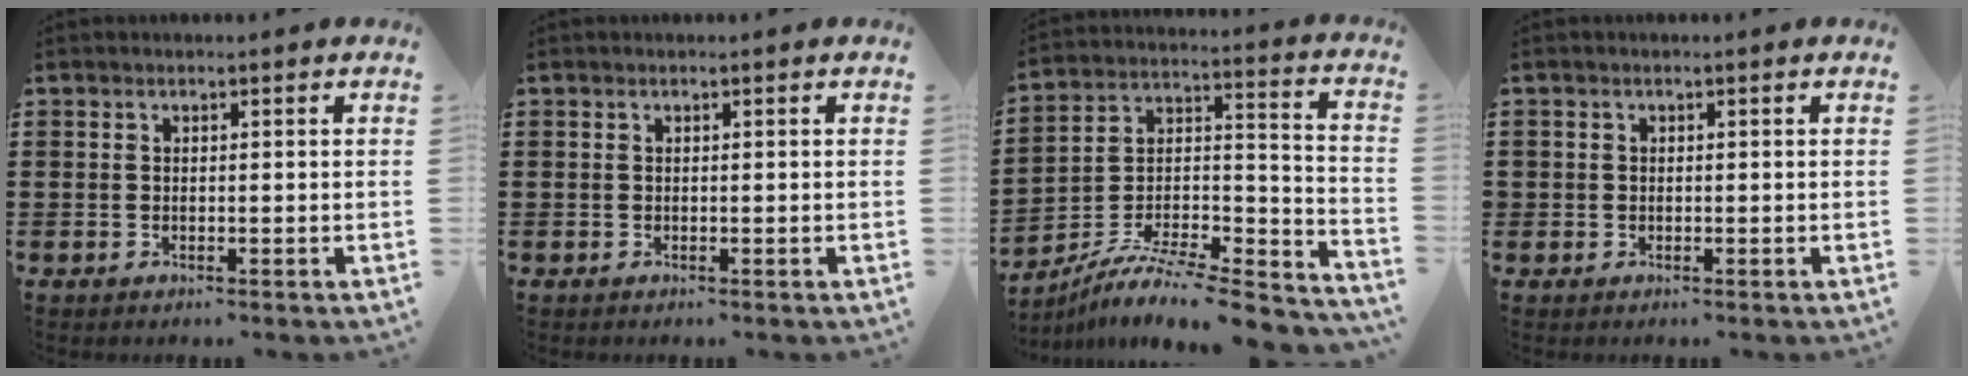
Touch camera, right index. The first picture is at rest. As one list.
[{"total": 0.0}, {"total": 8.4, "force": [-7.2, 1.6, 4.0], "torque": [-0.072, 0.003, -0.144]}, {"total": 0.7, "force": [0.0, 0.7, 0.1], "torque": [-0.003, 0.004, -0.002]}]